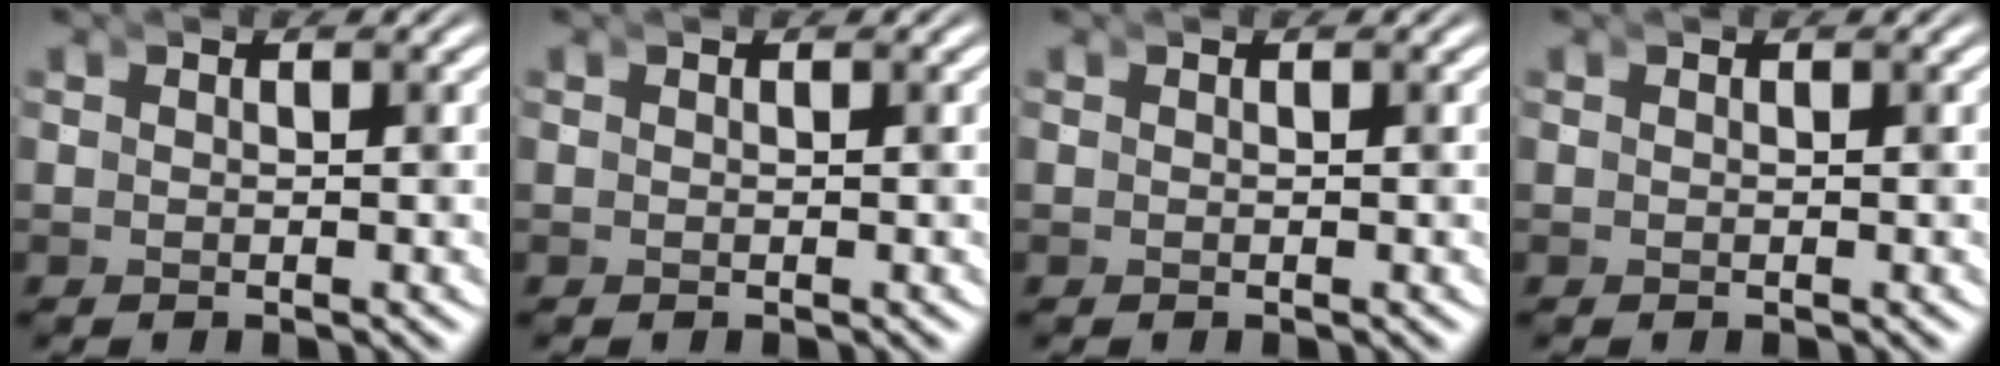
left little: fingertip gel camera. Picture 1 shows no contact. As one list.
[{"total": 0.0}, {"total": 0.0}, {"total": 0.0}]